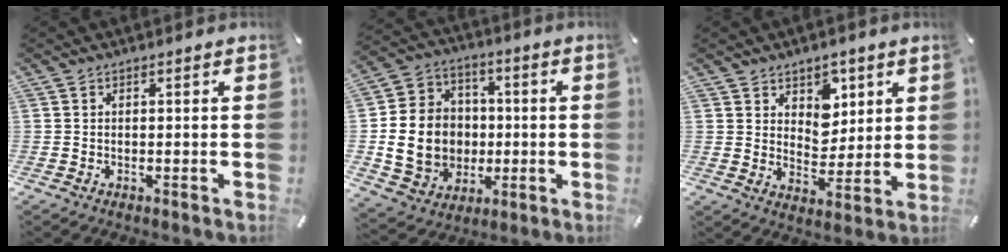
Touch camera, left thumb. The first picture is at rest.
{"total": 15.1, "force": [-1.8, 13.5, 6.7], "torque": [-0.136, 0.015, -0.021]}
{"total": 7.2, "force": [4.0, 5.9, 1.2], "torque": [-0.013, -0.031, 0.073]}